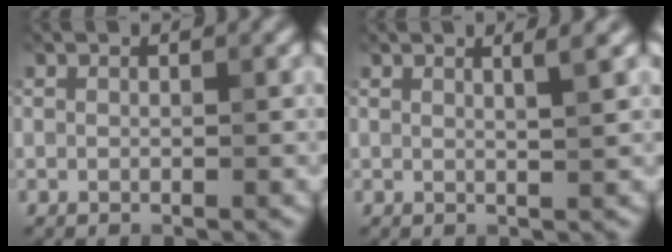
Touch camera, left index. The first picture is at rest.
{"total": 1.9, "force": [1.0, 0.6, 1.5], "torque": [-0.012, 0.004, 0.008]}